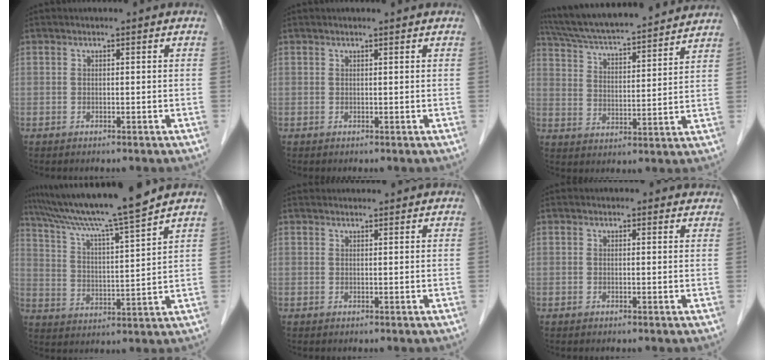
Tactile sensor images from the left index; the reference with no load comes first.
{"total": 1.3, "force": [1.1, -0.1, 0.7], "torque": [-0.010, 0.010, 0.020]}
{"total": 21.0, "force": [19.2, 1.7, 8.4], "torque": [-0.145, 0.027, 0.291]}
{"total": 14.9, "force": [12.8, -1.7, 7.4], "torque": [-0.132, 0.003, 0.214]}
{"total": 4.7, "force": [4.6, 0.5, 0.9], "torque": [-0.012, 0.032, 0.058]}
{"total": 3.6, "force": [3.4, 1.2, 0.4], "torque": [0.003, 0.006, 0.027]}